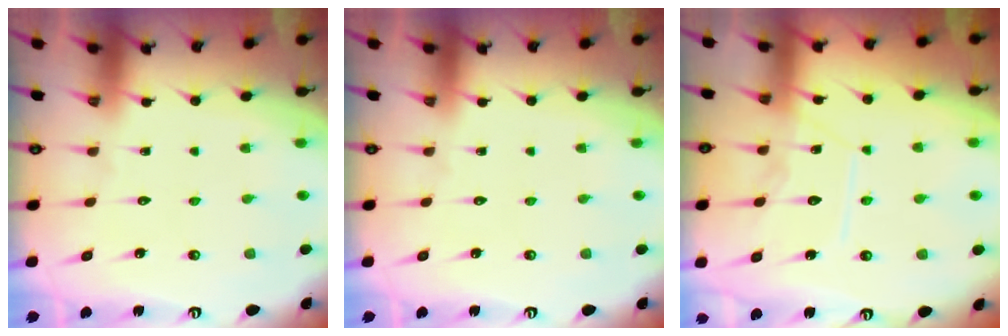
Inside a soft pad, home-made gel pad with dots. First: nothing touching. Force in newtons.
{"total": 0.0}
{"total": 10.3, "press": 10.3, "slide": 0.4}